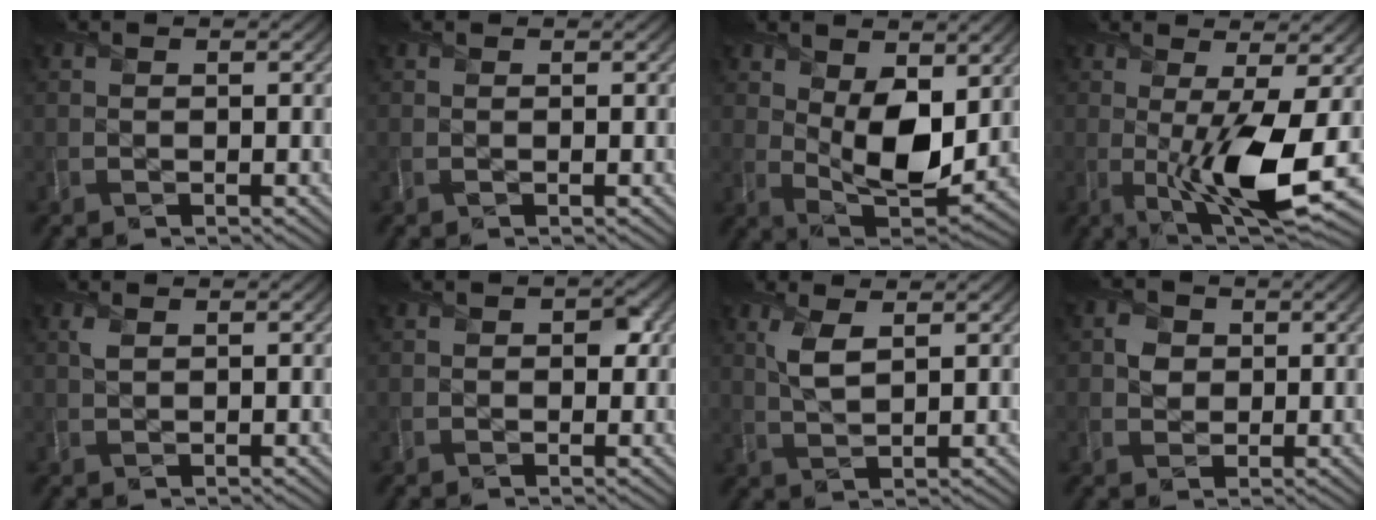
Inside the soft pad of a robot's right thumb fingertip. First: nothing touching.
{"total": 0.0}
{"total": 9.0, "force": [2.3, 5.0, 7.1], "torque": [-0.145, -0.015, 0.045]}
{"total": 10.1, "force": [-1.1, 2.5, 9.7], "torque": [-0.169, -0.012, -0.014]}
{"total": 1.2, "force": [0.6, 0.6, 0.8], "torque": [-0.025, 0.001, 0.012]}
{"total": 1.6, "force": [0.3, 1.3, 0.8], "torque": [-0.011, -0.007, 0.002]}
{"total": 3.5, "force": [1.6, 1.3, 2.8], "torque": [-0.072, -0.001, 0.035]}
{"total": 2.7, "force": [0.4, 2.5, 1.0], "torque": [-0.021, -0.002, 0.000]}